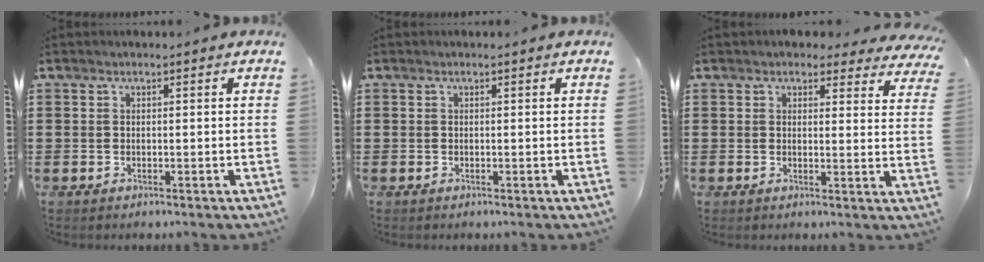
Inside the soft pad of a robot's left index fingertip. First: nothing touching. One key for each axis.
{"total": 0.0}
{"total": 3.1, "fx": 2.8, "fy": 1.2, "fz": 0.8, "tx": -0.012, "ty": -0.010, "tz": 0.047}